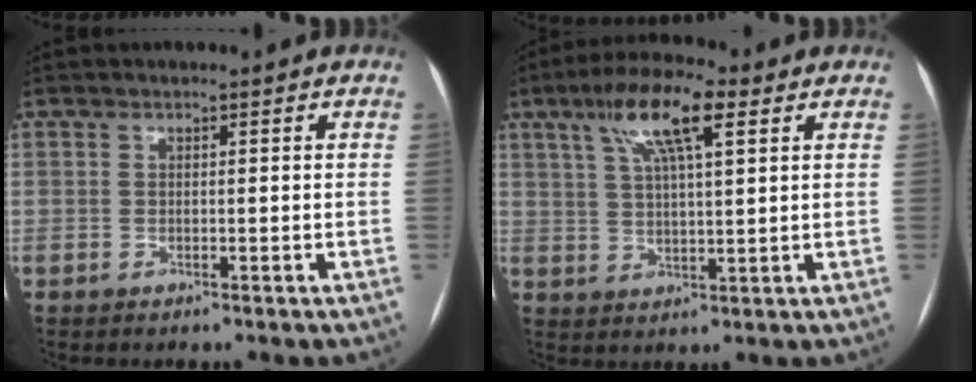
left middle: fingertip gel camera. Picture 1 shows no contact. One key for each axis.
{"total": 10.6, "fx": 5.2, "fy": 2.2, "fz": 8.9, "tx": -0.168, "ty": 0.024, "tz": 0.089}